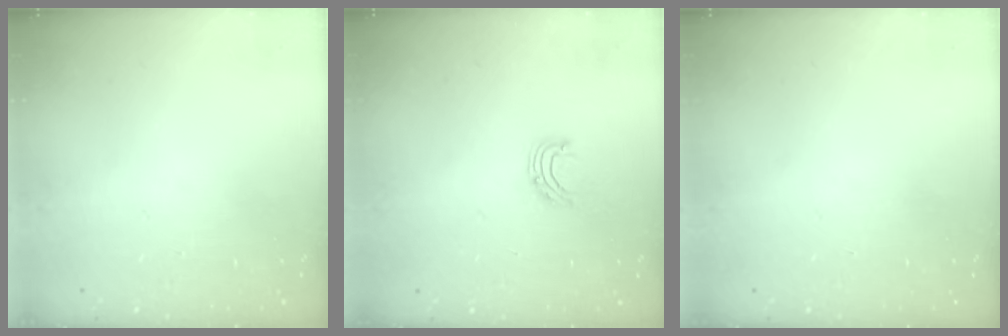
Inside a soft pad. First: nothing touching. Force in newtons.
{"total": 5.1, "press": 5.1, "slide": 0.4}
{"total": 0.0}